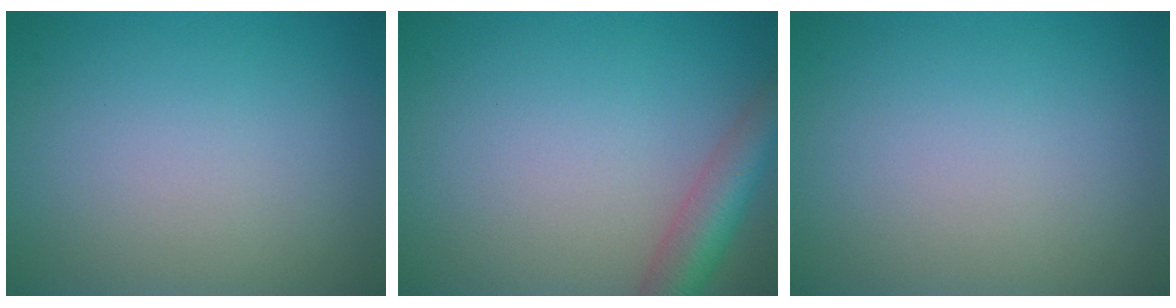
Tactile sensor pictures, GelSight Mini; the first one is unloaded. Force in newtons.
{"total": 4.4, "press": 4.4, "slide": 0.3}
{"total": 0.0}